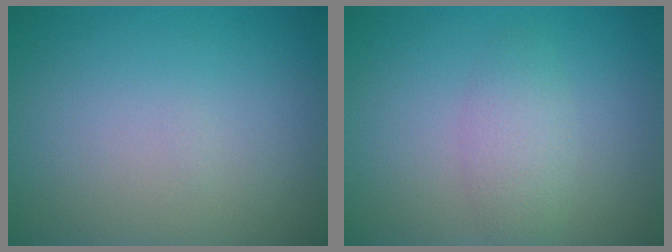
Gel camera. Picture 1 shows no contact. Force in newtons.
{"total": 2.3, "press": 2.3, "slide": 0.1}